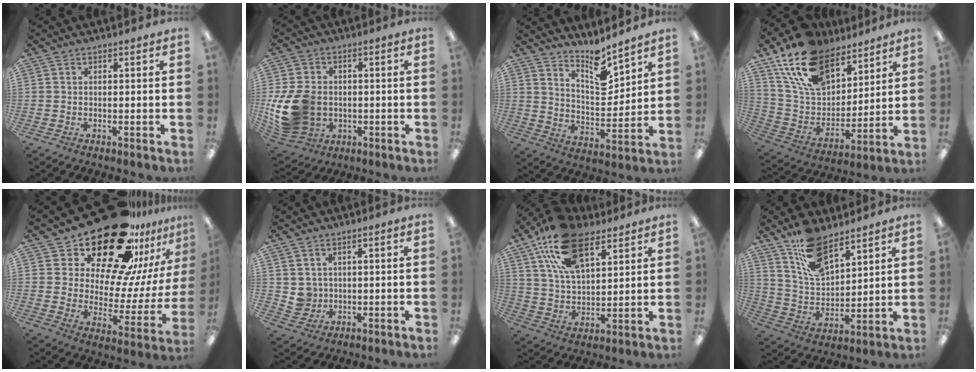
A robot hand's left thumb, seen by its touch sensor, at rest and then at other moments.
{"total": 15.3, "force": [-2.0, 12.1, 9.1], "torque": [-0.201, 0.011, -0.031]}
{"total": 10.3, "force": [8.7, 2.8, 4.7], "torque": [-0.072, -0.068, 0.153]}
{"total": 19.6, "force": [13.2, 10.8, 9.6], "torque": [-0.190, -0.062, 0.247]}
{"total": 26.2, "force": [20.1, 10.9, 12.8], "torque": [-0.197, -0.143, 0.349]}
{"total": 4.1, "force": [1.7, 3.7, 0.1], "torque": [-0.010, -0.002, 0.034]}
{"total": 19.3, "force": [10.7, 10.1, 12.4], "torque": [-0.219, -0.026, 0.193]}
{"total": 14.4, "force": [10.1, 6.7, 7.8], "torque": [-0.155, -0.045, 0.189]}